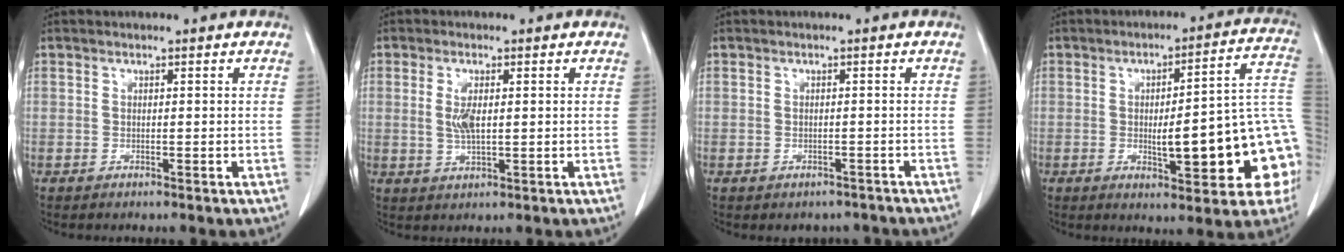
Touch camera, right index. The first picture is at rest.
{"total": 3.7, "force": [0.5, 1.0, 3.5], "torque": [-0.075, -0.004, 0.012]}
{"total": 3.4, "force": [-2.7, 2.1, 0.1], "torque": [0.001, 0.011, -0.035]}
{"total": 18.4, "force": [-3.6, 3.6, 17.7], "torque": [-0.152, 0.038, -0.032]}